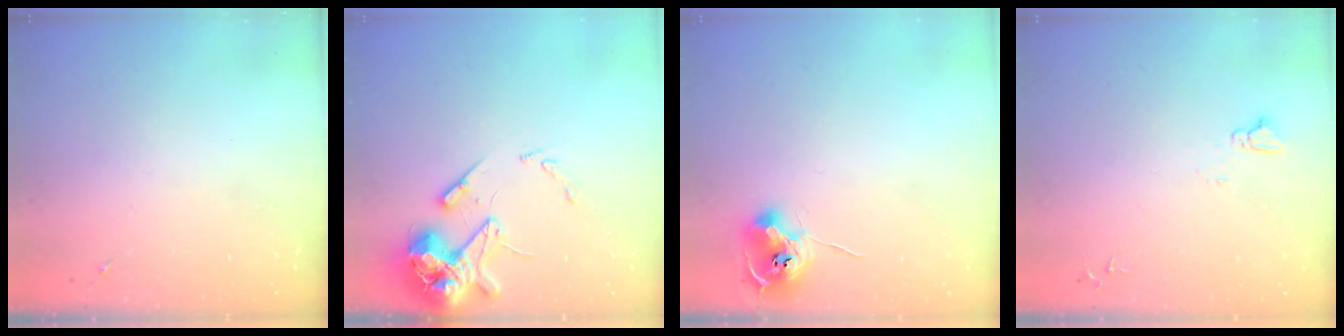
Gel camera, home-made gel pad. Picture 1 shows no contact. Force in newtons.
{"total": 13.7, "press": 13.5, "slide": 2.2}
{"total": 9.9, "press": 9.8, "slide": 0.9}
{"total": 3.6, "press": 3.6, "slide": 0.4}